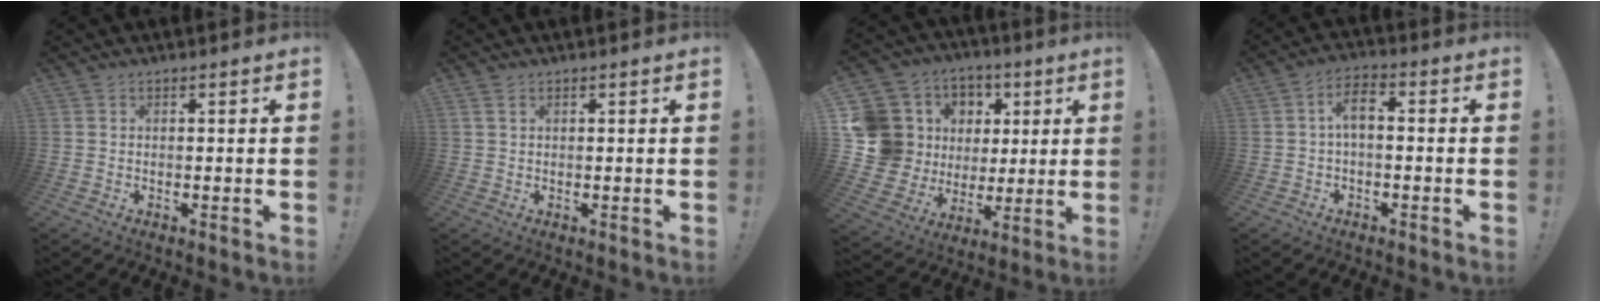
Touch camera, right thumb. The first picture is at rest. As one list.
[{"total": 1.5, "force": [0.8, 0.7, 1.1], "torque": [-0.019, 0.001, 0.014]}, {"total": 17.0, "force": [3.9, 15.1, 6.9], "torque": [-0.136, -0.018, 0.116]}, {"total": 5.6, "force": [-0.3, 2.5, 5.0], "torque": [-0.100, 0.008, -0.005]}]